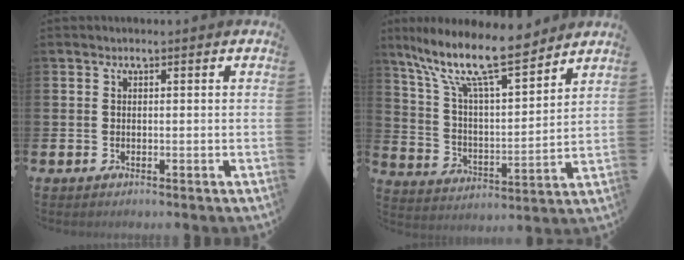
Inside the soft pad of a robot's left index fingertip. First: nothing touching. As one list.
[{"total": 12.9, "force": [10.5, 2.9, 7.0], "torque": [-0.162, -0.057, 0.180]}]